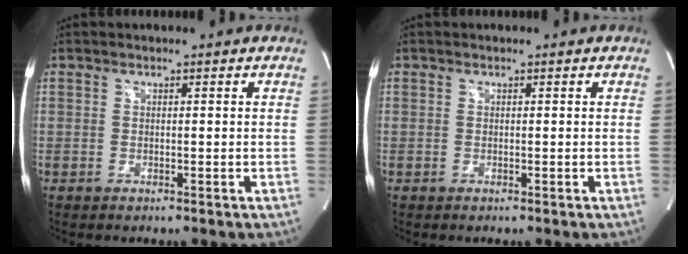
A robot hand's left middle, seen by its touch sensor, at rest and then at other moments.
{"total": 0.0}